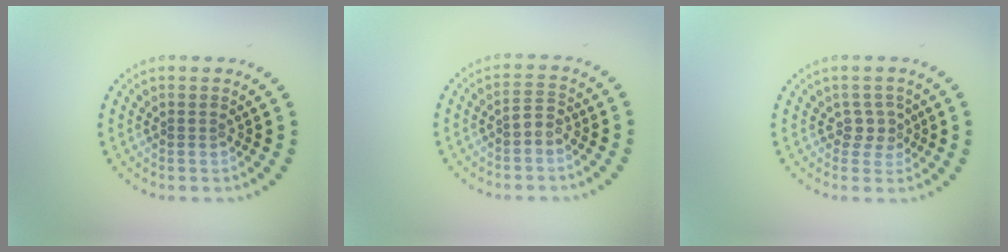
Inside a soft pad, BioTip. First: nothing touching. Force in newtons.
{"total": 1.4, "press": 1.2, "slide": 0.6}
{"total": 1.8, "press": 1.3, "slide": 1.2}